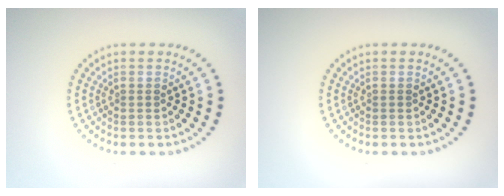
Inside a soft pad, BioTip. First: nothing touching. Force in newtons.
{"total": 0.0}